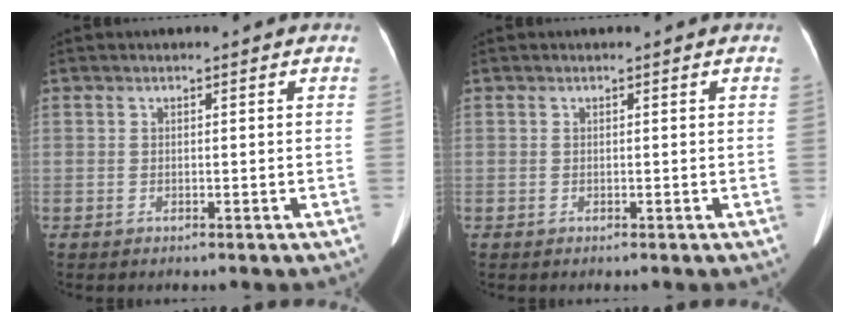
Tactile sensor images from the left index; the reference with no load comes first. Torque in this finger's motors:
{"motor_torque": [0.01, 0.00, 0.01, 0.00]}